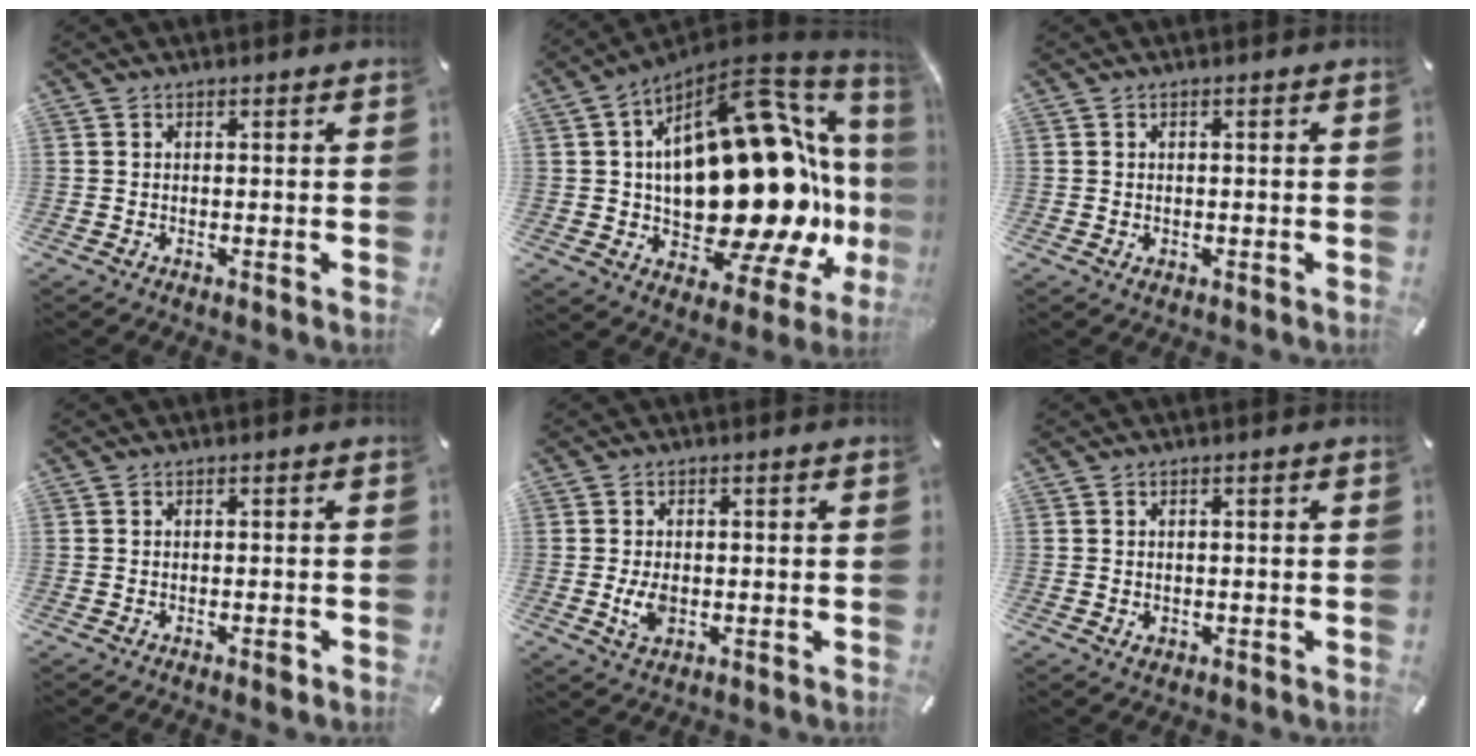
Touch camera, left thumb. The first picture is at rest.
{"total": 34.3, "force": [1.0, 17.4, 29.6], "torque": [-0.440, -0.075, 0.052]}
{"total": 1.0, "force": [-0.2, 0.8, 0.6], "torque": [-0.011, 0.003, -0.005]}
{"total": 1.4, "force": [-0.7, 0.5, 1.1], "torque": [-0.018, 0.002, -0.013]}
{"total": 4.7, "force": [-0.7, 3.0, 3.5], "torque": [-0.088, -0.005, -0.017]}
{"total": 1.6, "force": [-0.4, 1.4, 0.7], "torque": [-0.015, 0.005, -0.008]}